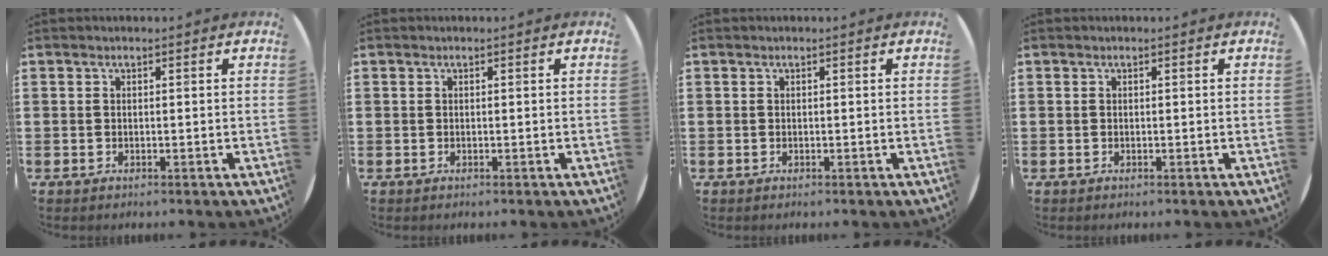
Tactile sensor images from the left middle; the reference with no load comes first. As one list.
[{"total": 0.0}, {"total": 0.0}, {"total": 0.0}]